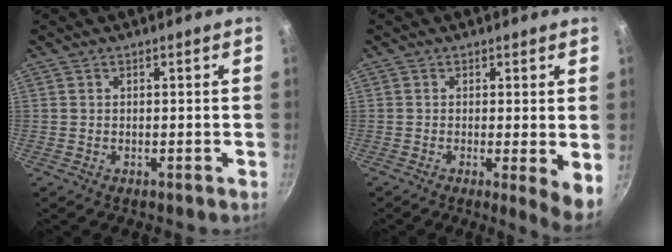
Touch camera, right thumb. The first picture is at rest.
{"total": 5.1, "force": [-0.2, 0.8, 5.0], "torque": [-0.069, -0.021, -0.006]}